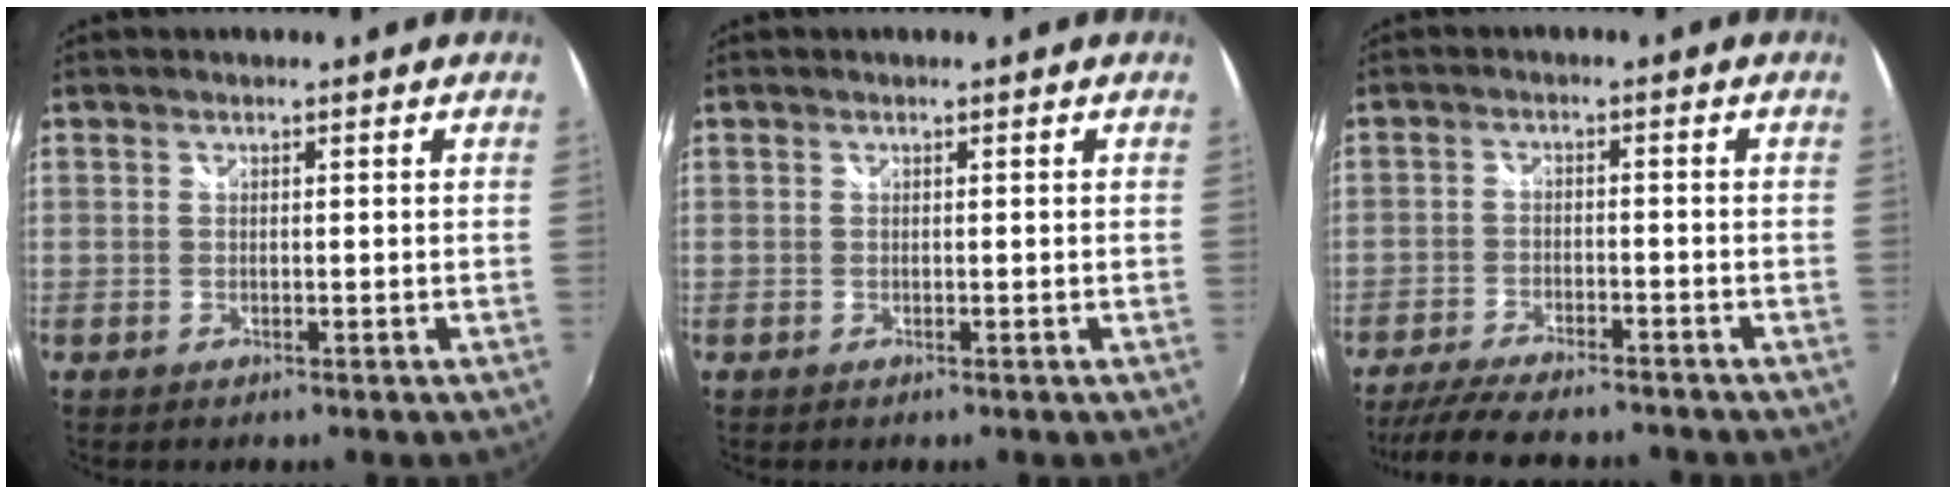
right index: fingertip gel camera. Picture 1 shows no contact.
{"total": 0.0}
{"total": 12.8, "force": [-11.1, 2.6, 5.8], "torque": [-0.130, -0.026, -0.180]}